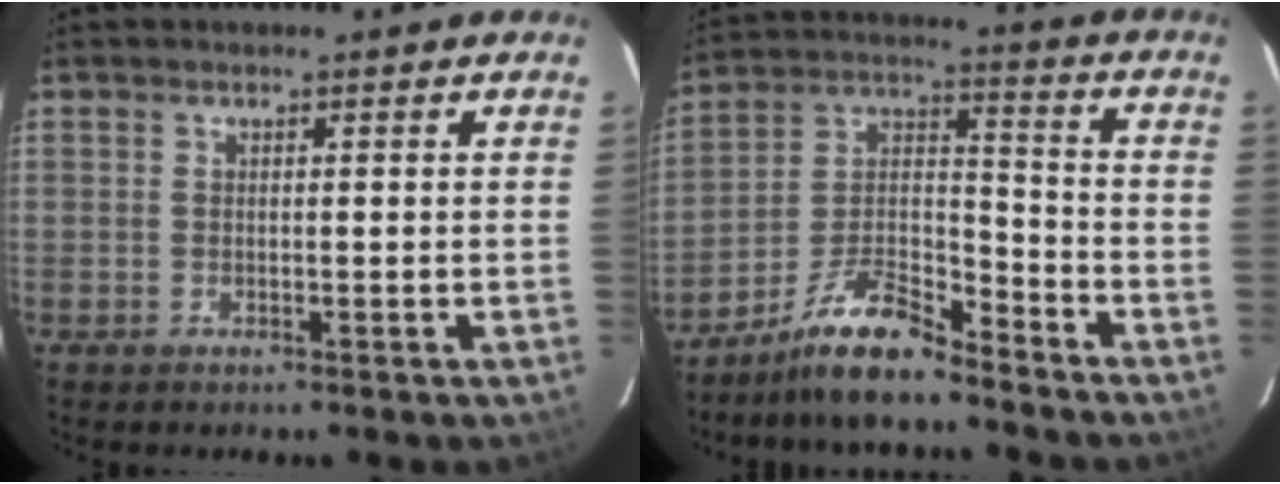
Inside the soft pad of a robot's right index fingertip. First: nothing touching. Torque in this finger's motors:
{"motor_torque": [0.82, -0.74, 0.15, 0.04]}